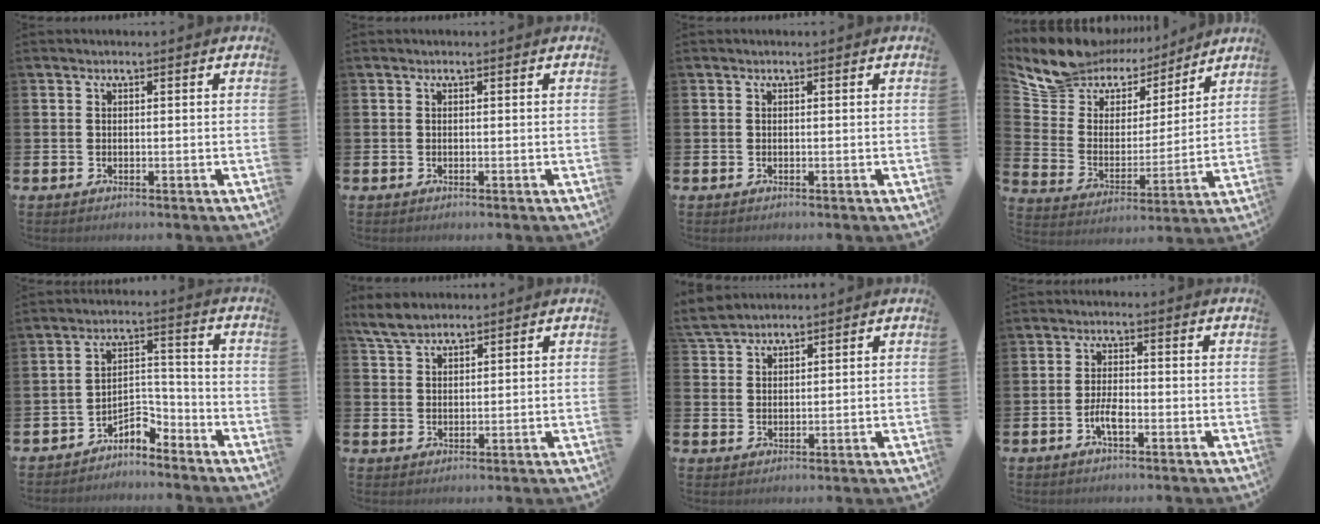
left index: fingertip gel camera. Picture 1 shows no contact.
{"total": 0.0}
{"total": 0.0}
{"total": 10.3, "force": [9.0, 4.9, 0.4], "torque": [-0.065, -0.073, 0.161]}
{"total": 4.7, "force": [-4.3, 1.3, 1.4], "torque": [-0.026, 0.007, -0.089]}
{"total": 4.3, "force": [4.0, 1.2, 1.2], "torque": [-0.029, -0.009, 0.072]}
{"total": 3.6, "force": [3.6, 0.7, 0.1], "torque": [-0.007, -0.011, 0.066]}
{"total": 2.9, "force": [-1.2, 1.0, 2.4], "torque": [-0.052, 0.001, -0.024]}